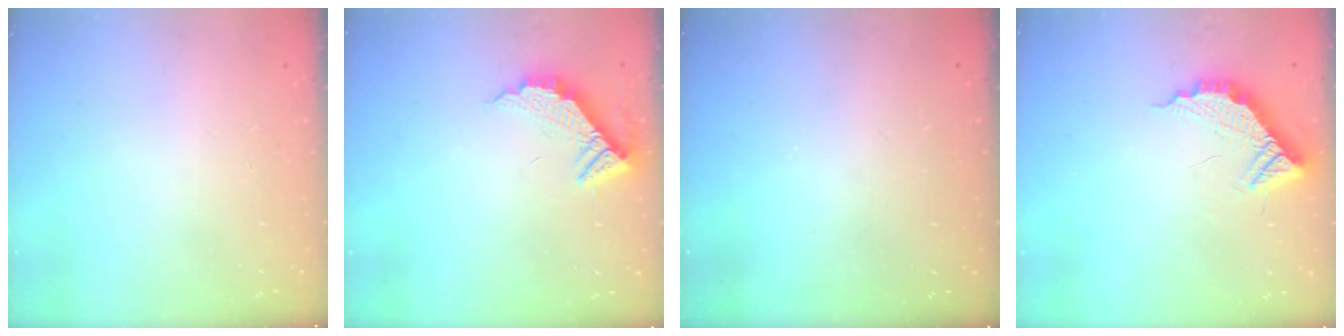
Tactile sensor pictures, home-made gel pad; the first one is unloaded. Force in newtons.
{"total": 11.2, "press": 11.2, "slide": 0.7}
{"total": 3.0, "press": 3.0, "slide": 0.2}
{"total": 12.5, "press": 12.4, "slide": 1.0}